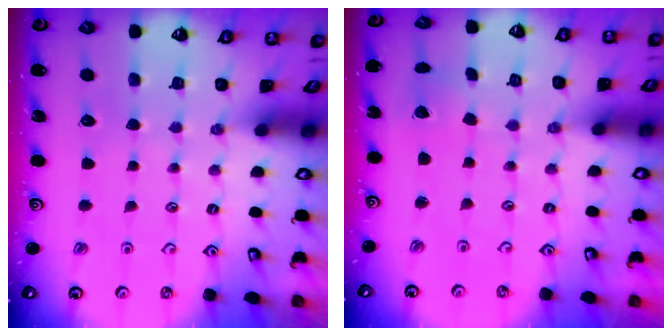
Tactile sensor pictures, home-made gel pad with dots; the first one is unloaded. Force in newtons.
{"total": 2.3, "press": 2.3, "slide": 0.3}